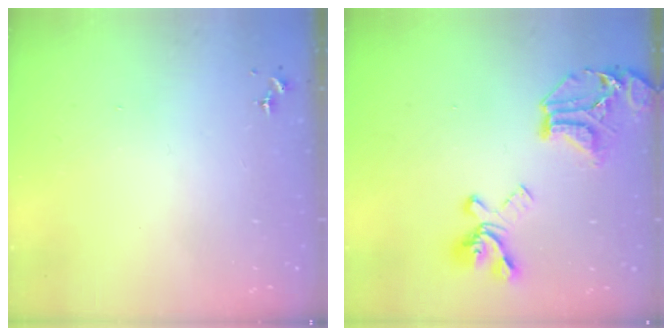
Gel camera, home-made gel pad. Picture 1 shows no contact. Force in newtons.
{"total": 21.7, "press": 21.6, "slide": 2.0}